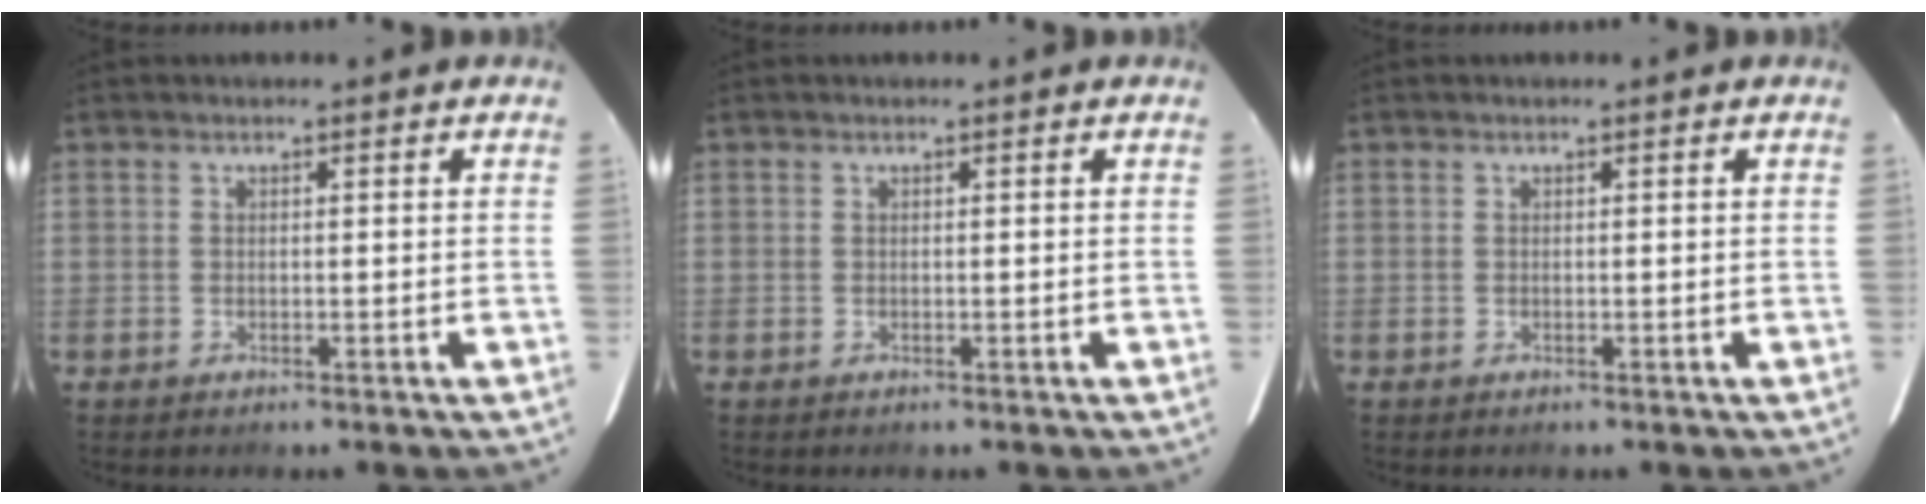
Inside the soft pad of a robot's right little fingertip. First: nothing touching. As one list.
[{"total": 0.0}, {"total": 0.0}]